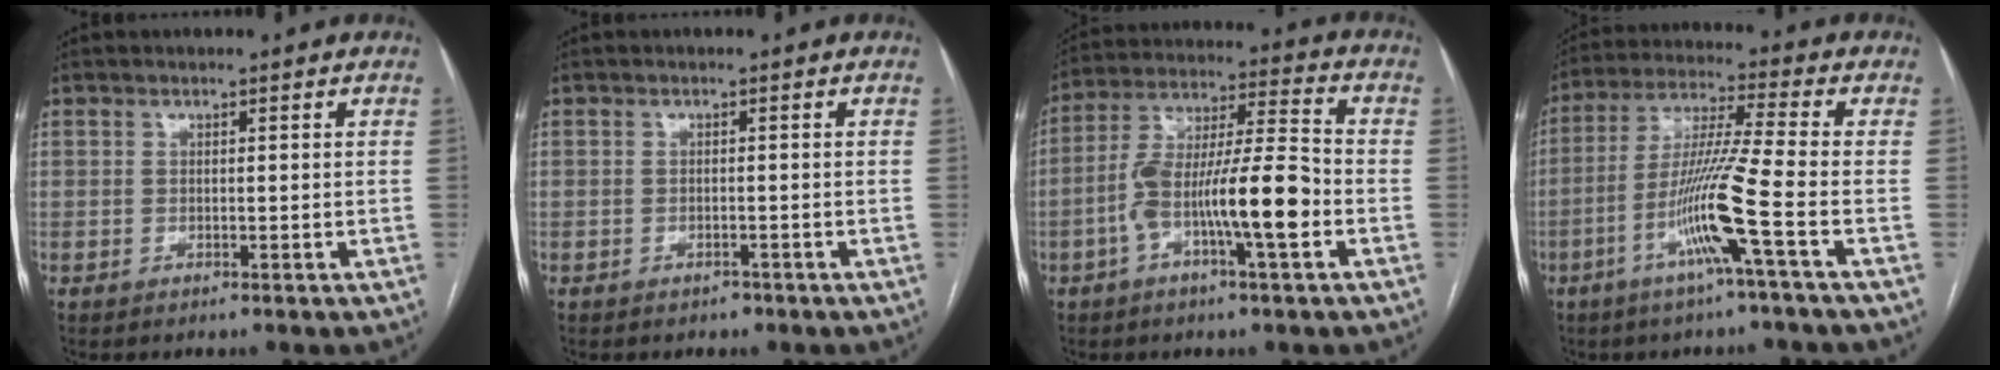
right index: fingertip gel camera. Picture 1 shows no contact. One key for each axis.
{"total": 1.2, "fx": -0.8, "fy": 0.7, "fz": 0.3, "tx": -0.008, "ty": 0.002, "tz": -0.011}
{"total": 14.1, "fx": -4.4, "fy": 1.7, "fz": 13.3, "tx": -0.246, "ty": 0.016, "tz": -0.078}
{"total": 11.5, "fx": -4.5, "fy": -1.9, "fz": 10.4, "tx": -0.205, "ty": -0.006, "tz": -0.092}